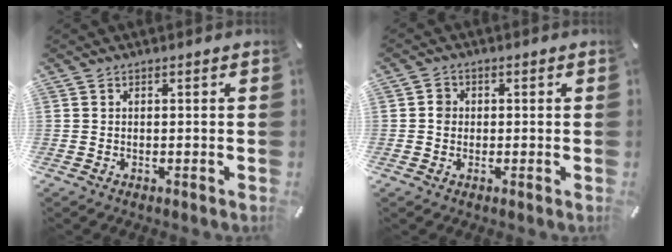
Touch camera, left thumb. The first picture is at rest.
{"total": 2.4, "force": [-0.2, 2.2, 0.9], "torque": [-0.010, 0.003, -0.008]}